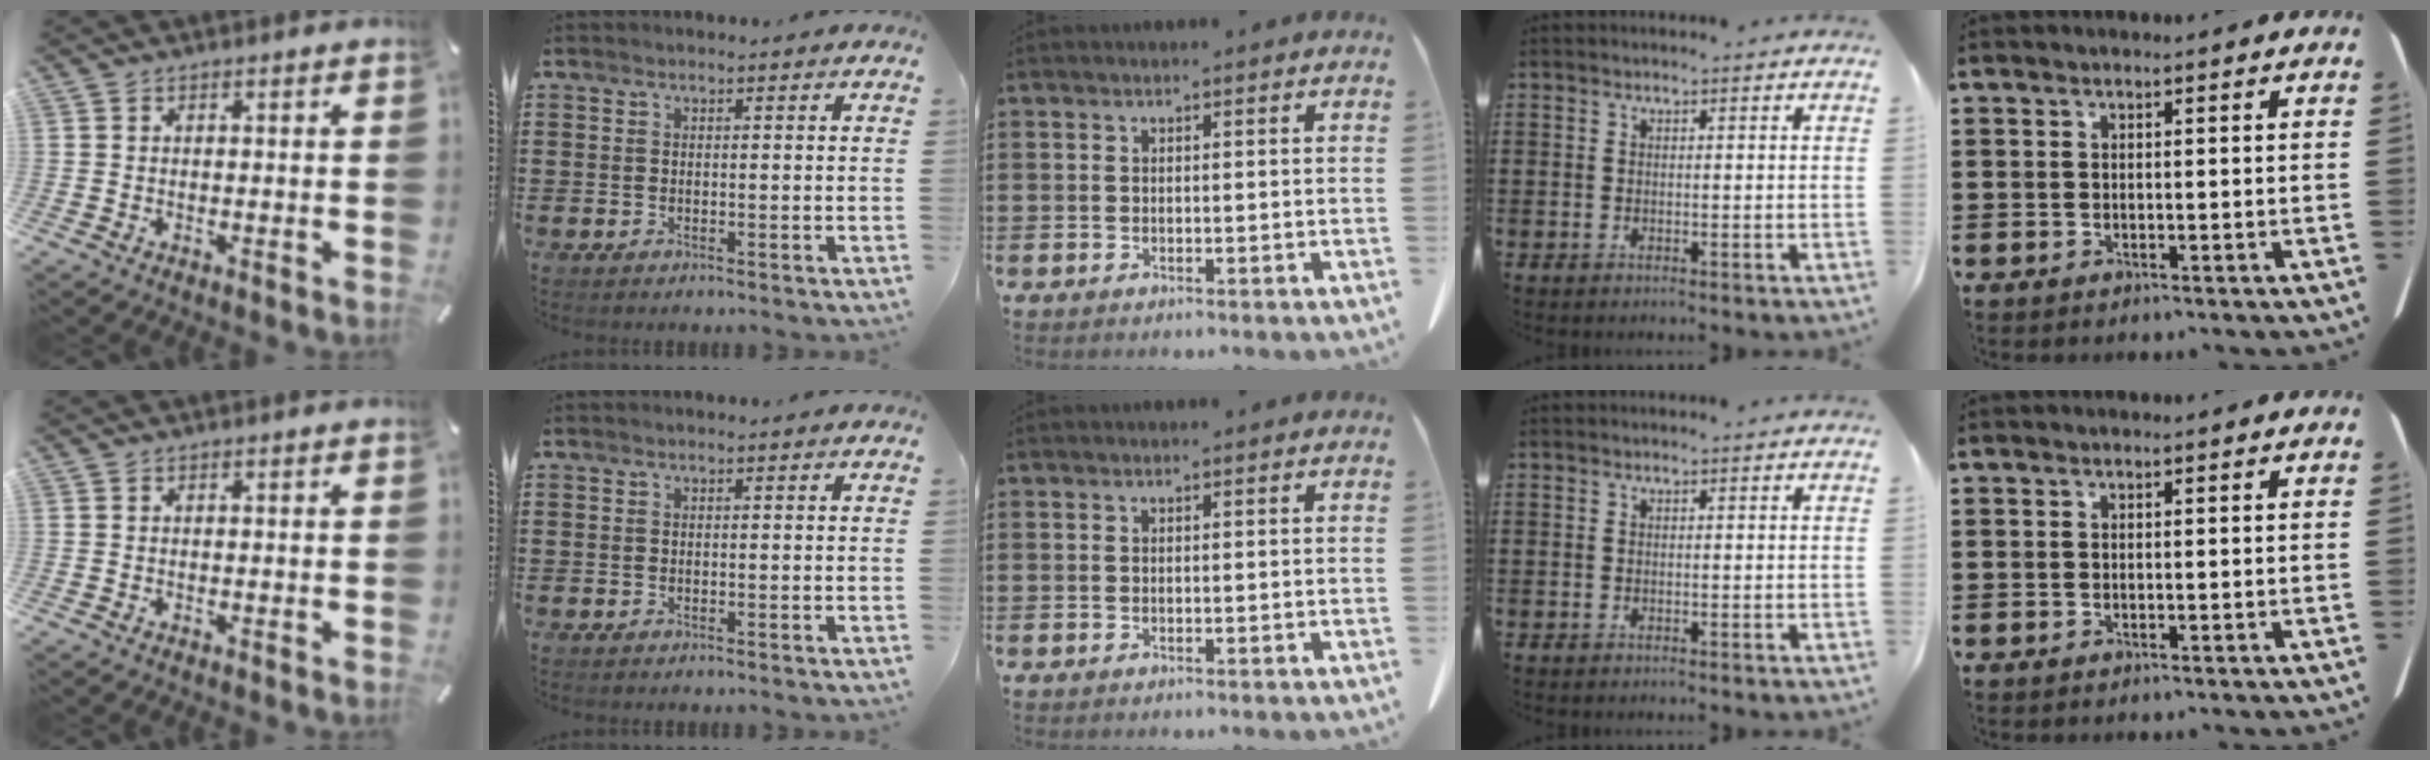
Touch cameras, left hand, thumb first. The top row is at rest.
{}